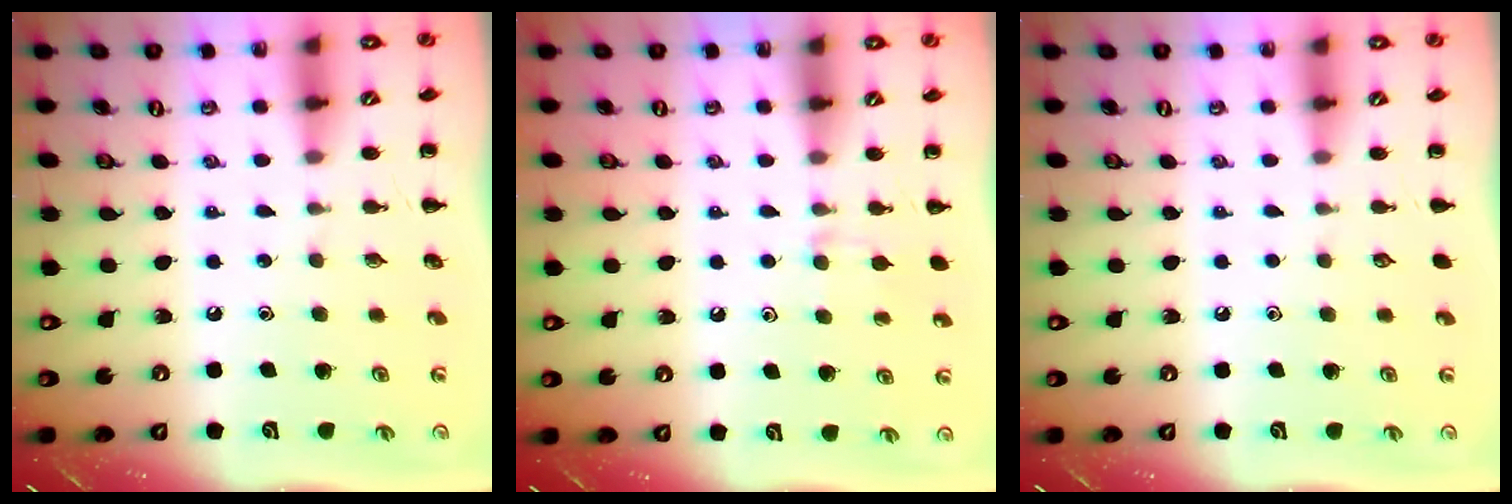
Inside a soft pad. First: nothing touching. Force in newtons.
{"total": 6.7, "press": 6.4, "slide": 1.8}
{"total": 0.0}